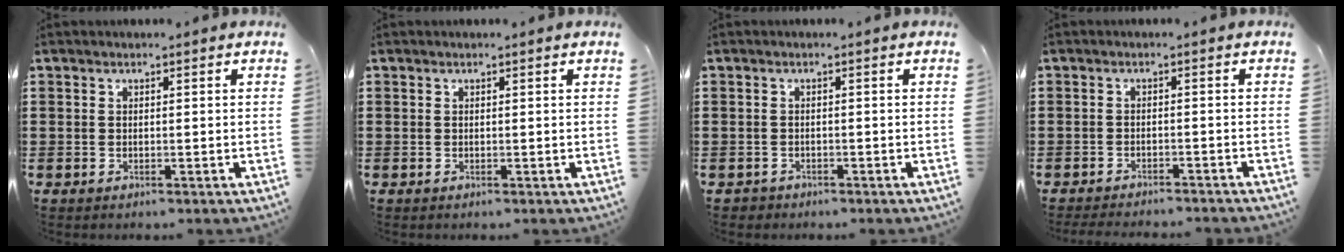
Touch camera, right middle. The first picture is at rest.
{"total": 0.0}
{"total": 0.8, "force": [-0.7, 0.4, -0.1], "torque": [0.000, 0.002, -0.016]}
{"total": 2.3, "force": [-2.3, -0.1, 0.2], "torque": [-0.006, -0.001, -0.047]}